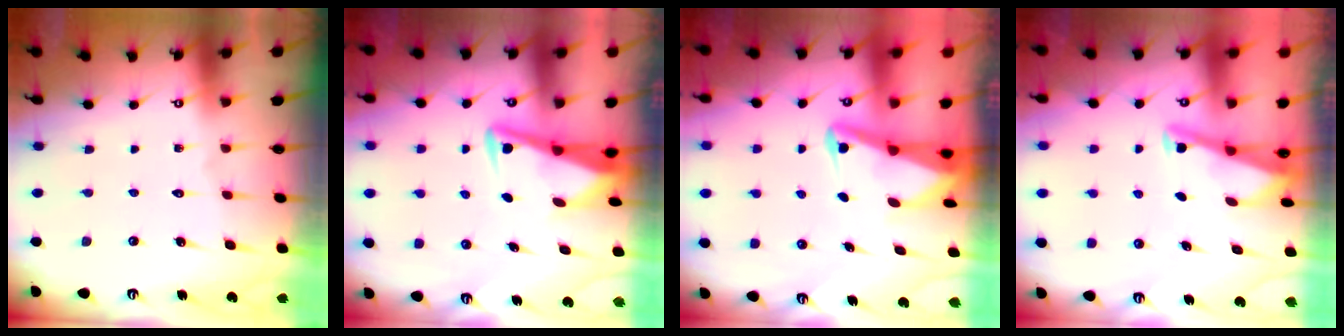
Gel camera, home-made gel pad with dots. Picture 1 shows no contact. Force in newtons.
{"total": 5.0, "press": 4.7, "slide": 1.6}
{"total": 3.5, "press": 3.5, "slide": 0.7}
{"total": 3.0, "press": 2.9, "slide": 0.3}